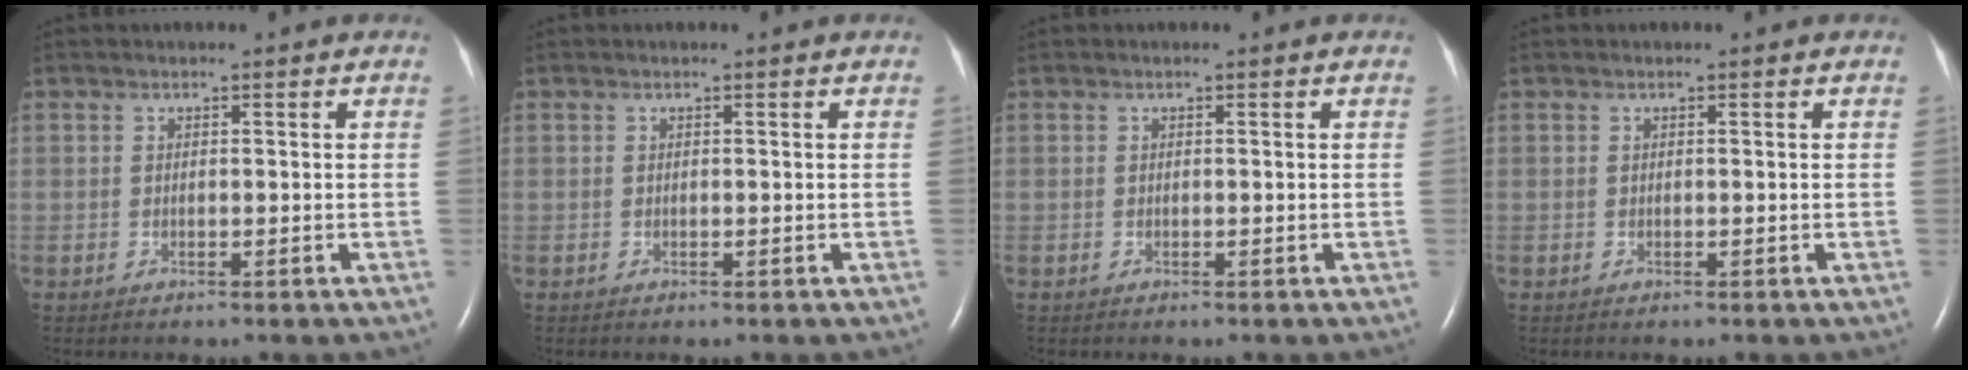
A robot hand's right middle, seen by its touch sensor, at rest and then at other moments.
{"total": 0.0}
{"total": 0.0}
{"total": 0.0}